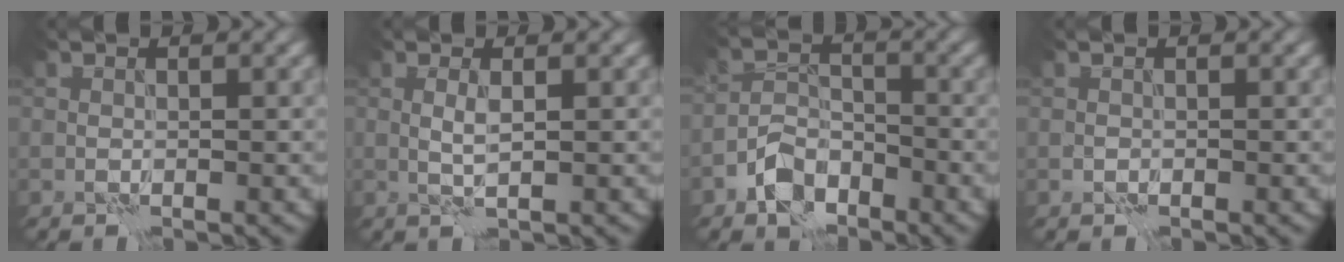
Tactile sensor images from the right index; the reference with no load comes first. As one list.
[{"total": 1.3, "force": [0.4, 0.0, 1.2], "torque": [-0.027, 0.003, 0.007]}, {"total": 4.1, "force": [-2.8, 2.4, 1.9], "torque": [-0.028, 0.005, -0.058]}, {"total": 0.0}]